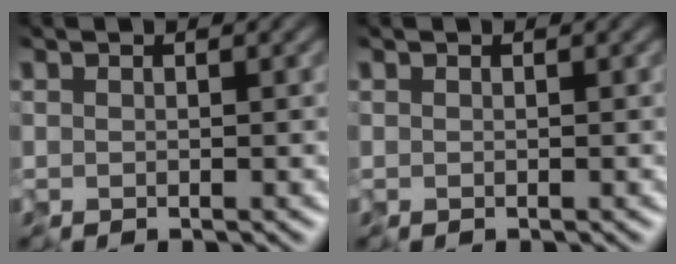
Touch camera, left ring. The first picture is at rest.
{"total": 0.0}